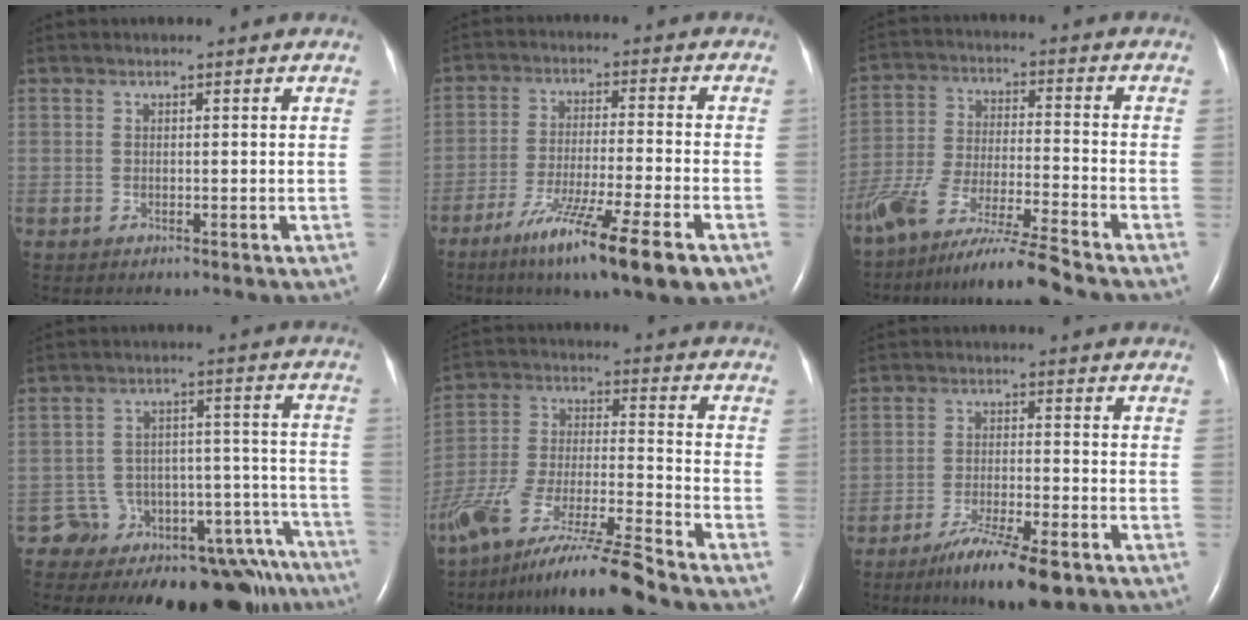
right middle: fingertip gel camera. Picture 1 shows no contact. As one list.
[{"total": 14.3, "force": [-8.4, 0.0, 11.5], "torque": [-0.185, -0.043, -0.139]}, {"total": 12.0, "force": [-10.1, -1.1, 6.3], "torque": [-0.120, -0.022, -0.189]}, {"total": 15.1, "force": [-13.6, 5.4, 3.9], "torque": [0.001, 0.080, -0.178]}, {"total": 16.4, "force": [-13.3, -0.3, 9.5], "torque": [-0.204, -0.025, -0.248]}, {"total": 9.1, "force": [-6.1, 0.9, 6.8], "torque": [-0.122, -0.021, -0.100]}]